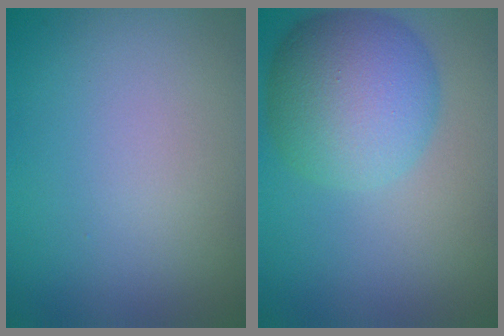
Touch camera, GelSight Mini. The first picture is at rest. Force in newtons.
{"total": 7.9, "press": 7.9, "slide": 0.1}